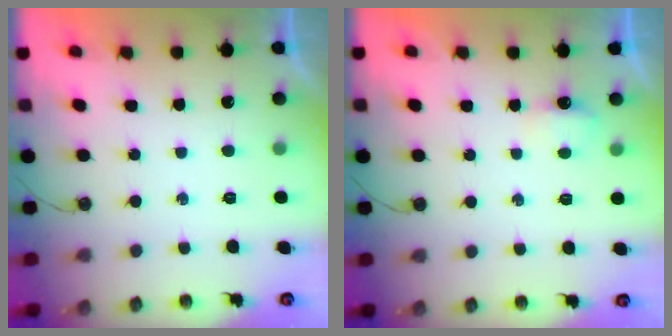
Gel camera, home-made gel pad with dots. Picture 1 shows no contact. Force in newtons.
{"total": 3.5, "press": 3.5, "slide": 0.6}